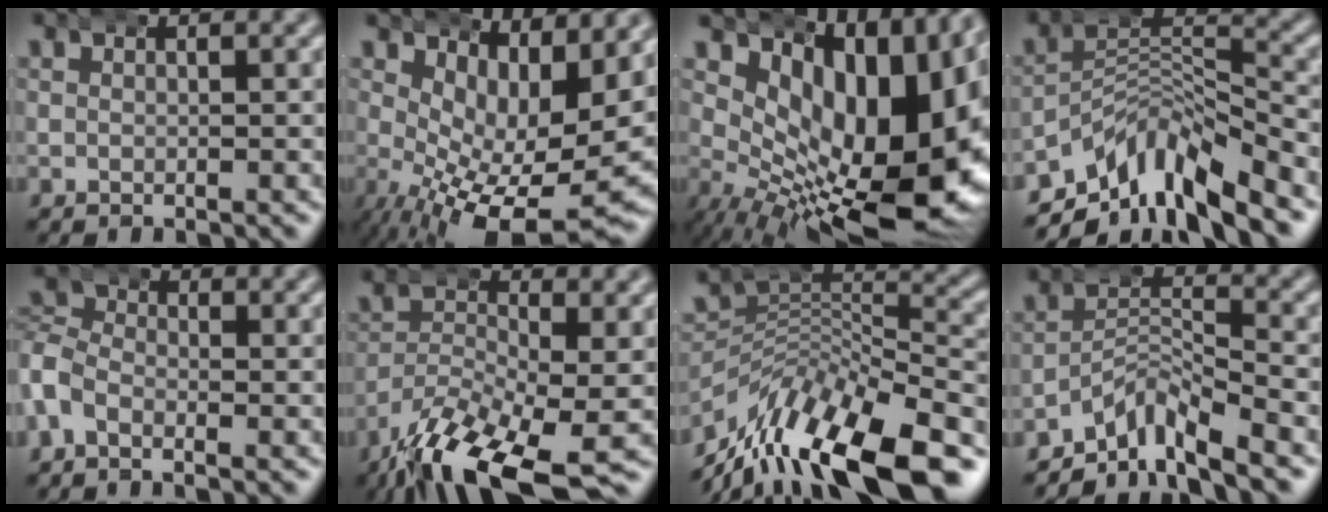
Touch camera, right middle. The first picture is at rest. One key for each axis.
{"total": 10.7, "fx": -0.7, "fy": 5.3, "fz": 9.3, "tx": -0.134, "ty": -0.037, "tz": 0.004}
{"total": 18.5, "fx": 1.1, "fy": 9.6, "fz": 15.7, "tx": -0.222, "ty": -0.025, "tz": 0.038}
{"total": 9.6, "fx": -5.7, "fy": 5.7, "fz": 5.2, "tx": -0.049, "ty": 0.005, "tz": -0.110}
{"total": 4.4, "fx": -1.3, "fy": 4.0, "fz": 1.2, "tx": -0.040, "ty": -0.013, "tz": -0.034}
{"total": 7.8, "fx": -4.6, "fy": 2.4, "fz": 5.8, "tx": -0.108, "ty": -0.025, "tz": -0.064}
{"total": 12.2, "fx": -7.3, "fy": 6.1, "fz": 7.6, "tx": -0.092, "ty": -0.006, "tz": -0.118}
{"total": 6.2, "fx": -5.2, "fy": 2.2, "fz": 2.7, "tx": -0.028, "ty": -0.004, "tz": -0.095}